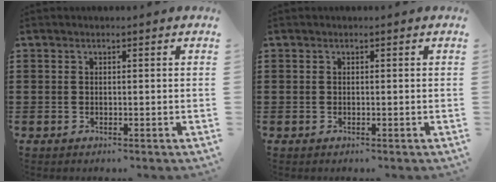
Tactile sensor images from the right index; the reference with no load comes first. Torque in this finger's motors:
{"motor_torque": [0.42, 0.80, 0.00, 0.00]}